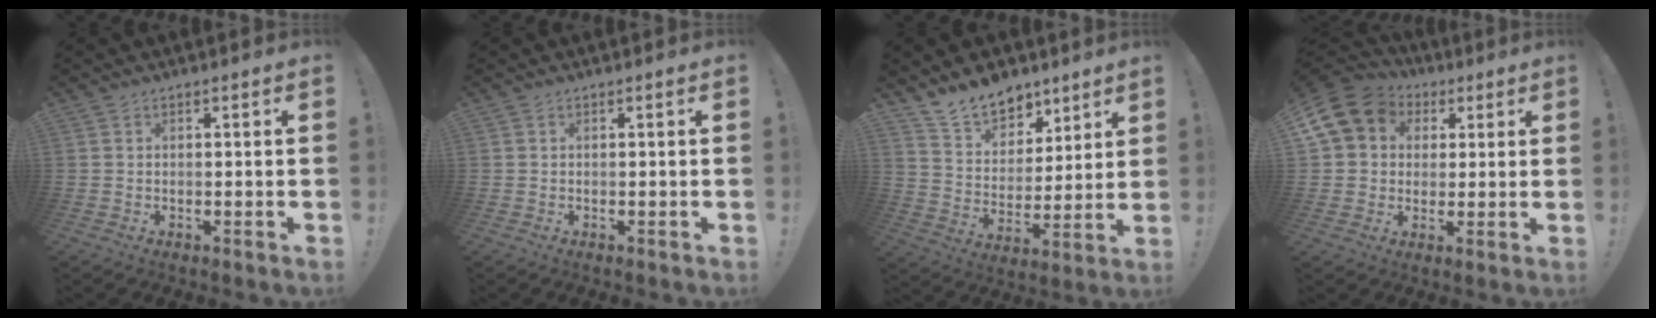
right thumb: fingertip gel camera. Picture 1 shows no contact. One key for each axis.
{"total": 0.0}
{"total": 13.3, "fx": 10.7, "fy": 7.2, "fz": 3.3, "tx": -0.066, "ty": -0.079, "tz": 0.206}
{"total": 12.8, "fx": 4.3, "fy": 10.7, "fz": 5.6, "tx": -0.090, "ty": -0.016, "tz": 0.087}